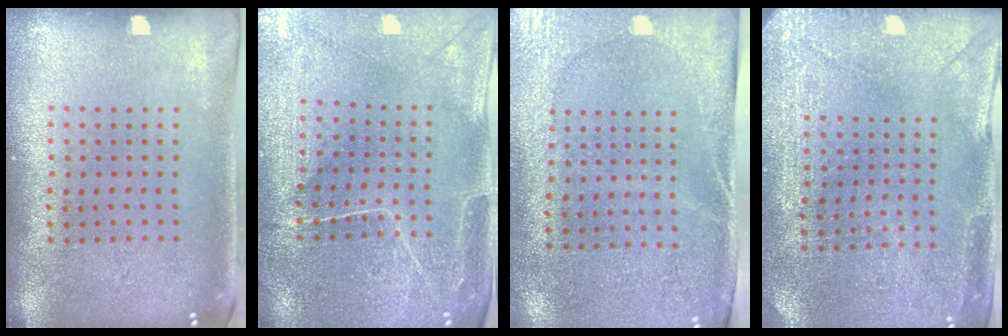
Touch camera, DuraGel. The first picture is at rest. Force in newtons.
{"total": 0.7, "press": 0.5, "slide": 0.4}
{"total": 2.7, "press": 2.3, "slide": 1.4}
{"total": 2.9, "press": 2.7, "slide": 1.0}